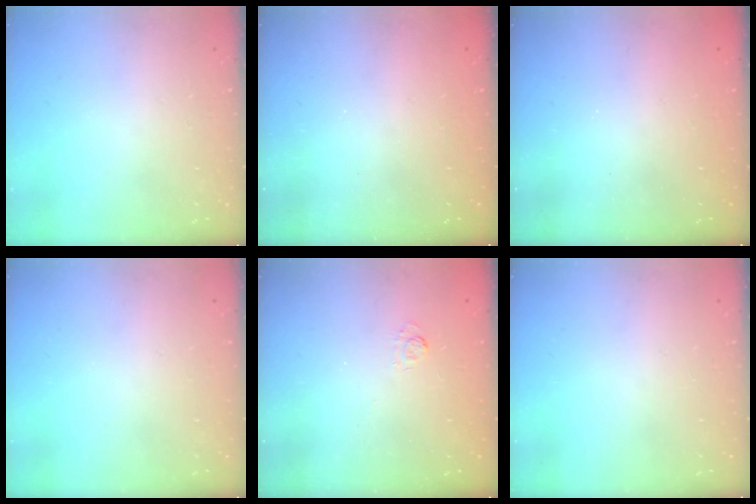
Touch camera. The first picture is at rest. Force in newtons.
{"total": 2.4, "press": 2.3, "slide": 0.8}
{"total": 2.4, "press": 2.3, "slide": 0.7}
{"total": 0.0}
{"total": 2.1, "press": 1.5, "slide": 1.4}
{"total": 0.0}